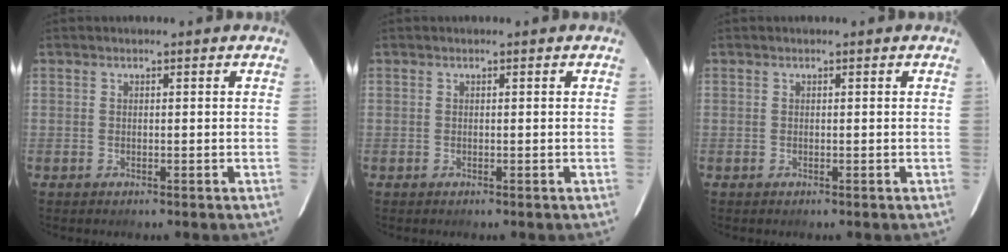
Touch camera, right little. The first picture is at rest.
{"total": 0.0}
{"total": 0.0}